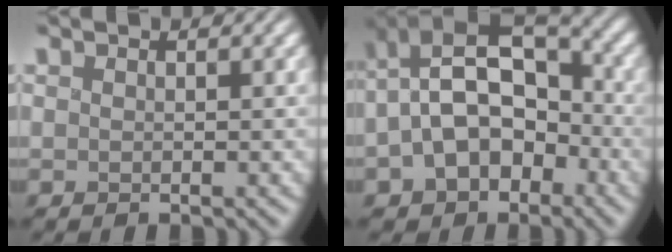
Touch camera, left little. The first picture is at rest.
{"total": 11.9, "force": [-1.2, 8.6, 8.1], "torque": [-0.132, 0.016, -0.028]}